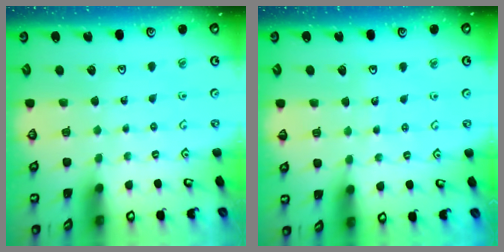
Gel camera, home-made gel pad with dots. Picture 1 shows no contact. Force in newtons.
{"total": 3.1, "press": 3.1, "slide": 0.3}